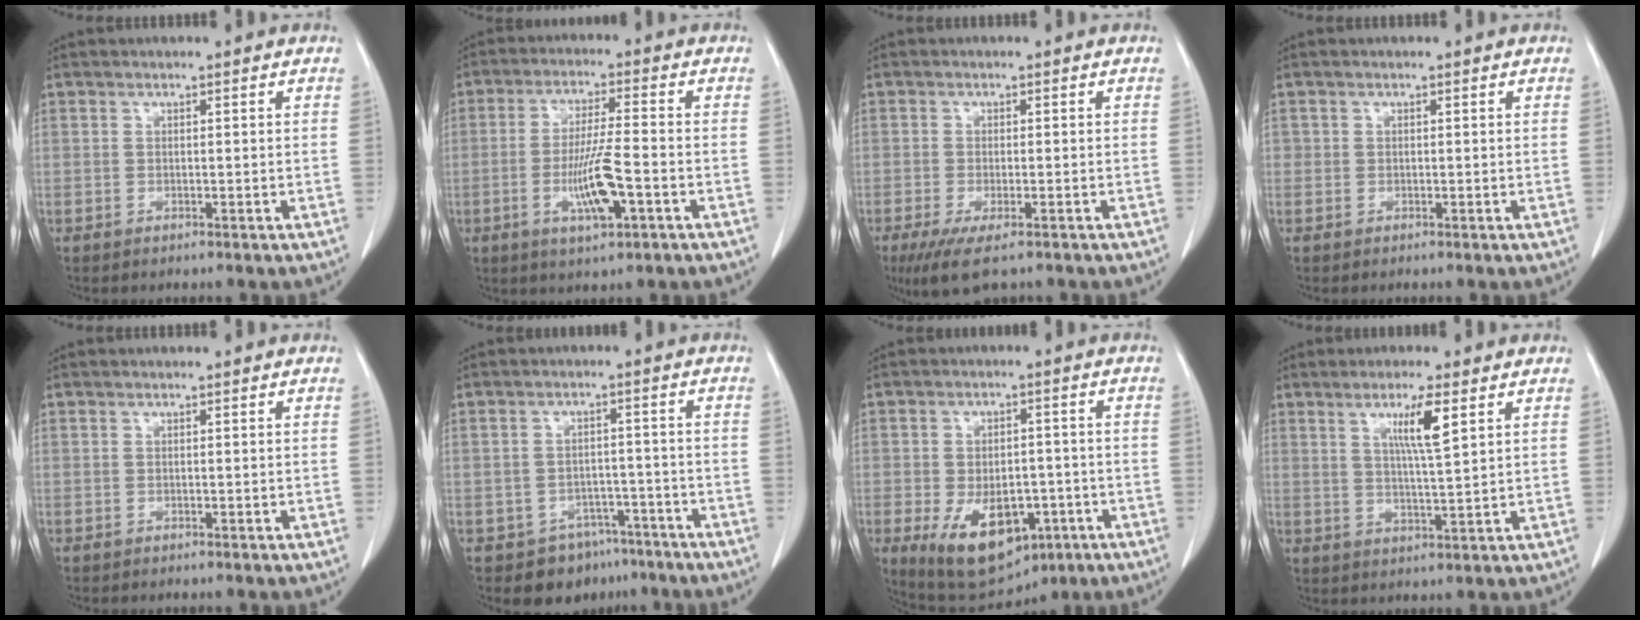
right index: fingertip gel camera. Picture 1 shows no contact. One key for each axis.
{"total": 8.5, "fx": -2.8, "fy": 0.8, "fz": 8.0, "tx": -0.151, "ty": -0.008, "tz": -0.049}
{"total": 6.9, "fx": -4.7, "fy": 1.6, "fz": 4.8, "tx": -0.078, "ty": -0.019, "tz": -0.073}
{"total": 0.5, "fx": 0.0, "fy": 0.5, "fz": 0.1, "tx": 0.005, "ty": 0.003, "tz": -0.002}
{"total": 0.0}
{"total": 7.0, "fx": -4.8, "fy": 5.0, "fz": 1.0, "tx": 0.004, "ty": 0.019, "tz": -0.061}
{"total": 13.1, "fx": -5.8, "fy": 7.3, "fz": 9.2, "tx": -0.156, "ty": -0.006, "tz": -0.075}
{"total": 6.6, "fx": 3.1, "fy": 0.6, "fz": 5.8, "tx": -0.101, "ty": -0.003, "tz": 0.054}